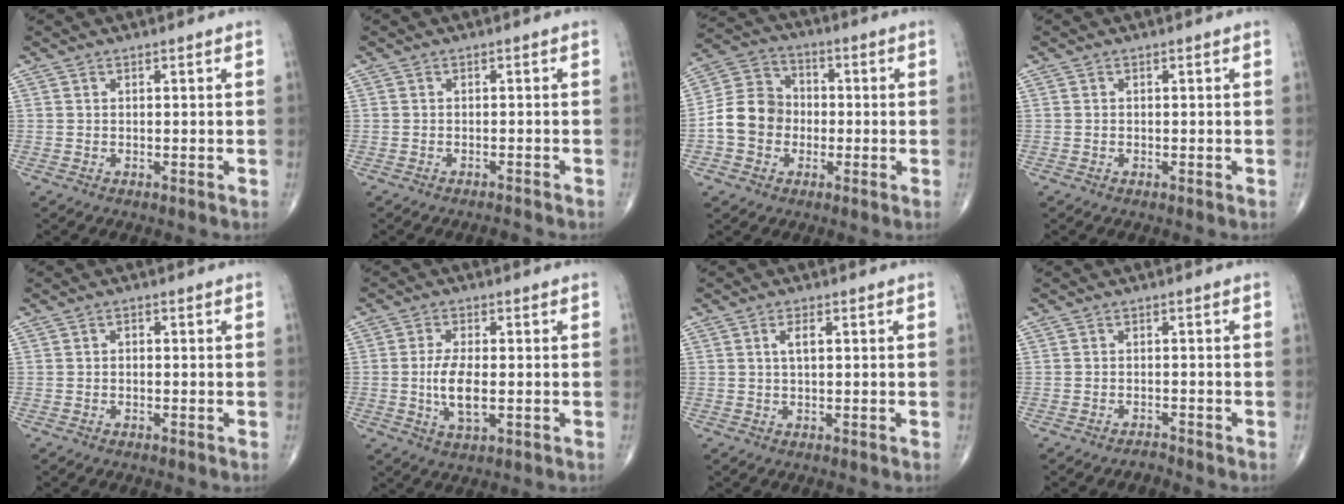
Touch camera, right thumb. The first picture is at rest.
{"total": 1.3, "force": [-1.3, 0.0, 0.1], "torque": [-0.014, 0.006, -0.019]}
{"total": 10.5, "force": [-1.9, 9.0, 5.0], "torque": [-0.077, 0.036, -0.045]}
{"total": 0.0}
{"total": 0.8, "force": [-0.2, 0.6, 0.6], "torque": [-0.004, 0.003, -0.009]}
{"total": 7.0, "force": [-0.8, 3.0, 6.2], "torque": [-0.126, -0.006, -0.014]}
{"total": 2.3, "force": [0.5, 0.9, 2.1], "torque": [-0.040, 0.002, 0.008]}
{"total": 1.3, "force": [-1.2, 0.1, -0.2], "torque": [0.000, 0.004, -0.022]}